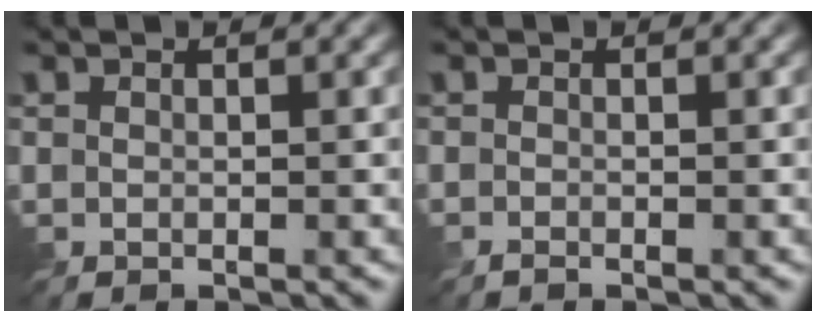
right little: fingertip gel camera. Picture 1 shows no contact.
{"total": 0.6, "force": [-0.5, 0.2, 0.1], "torque": [0.001, 0.001, -0.013]}